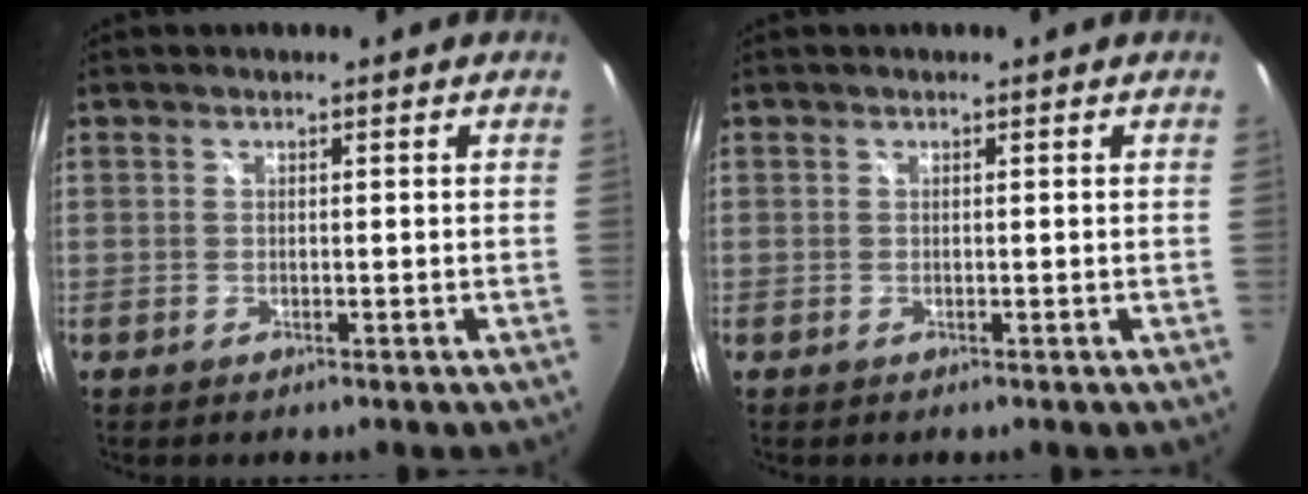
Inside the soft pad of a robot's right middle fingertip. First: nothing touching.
{"total": 0.0}